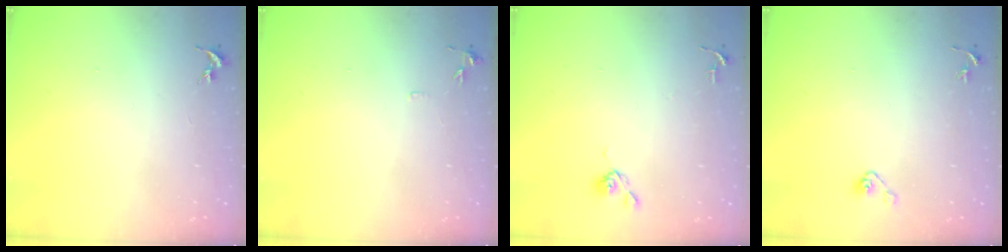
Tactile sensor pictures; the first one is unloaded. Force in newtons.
{"total": 4.8, "press": 4.8, "slide": 0.7}
{"total": 6.2, "press": 6.2, "slide": 0.6}
{"total": 3.4, "press": 3.3, "slide": 0.9}